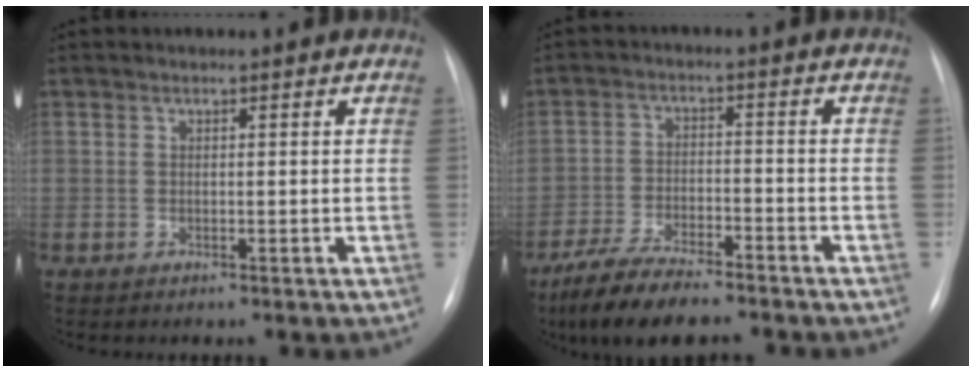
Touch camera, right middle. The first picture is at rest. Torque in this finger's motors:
{"motor_torque": [1.17, -0.97, 0.23, 0.10]}